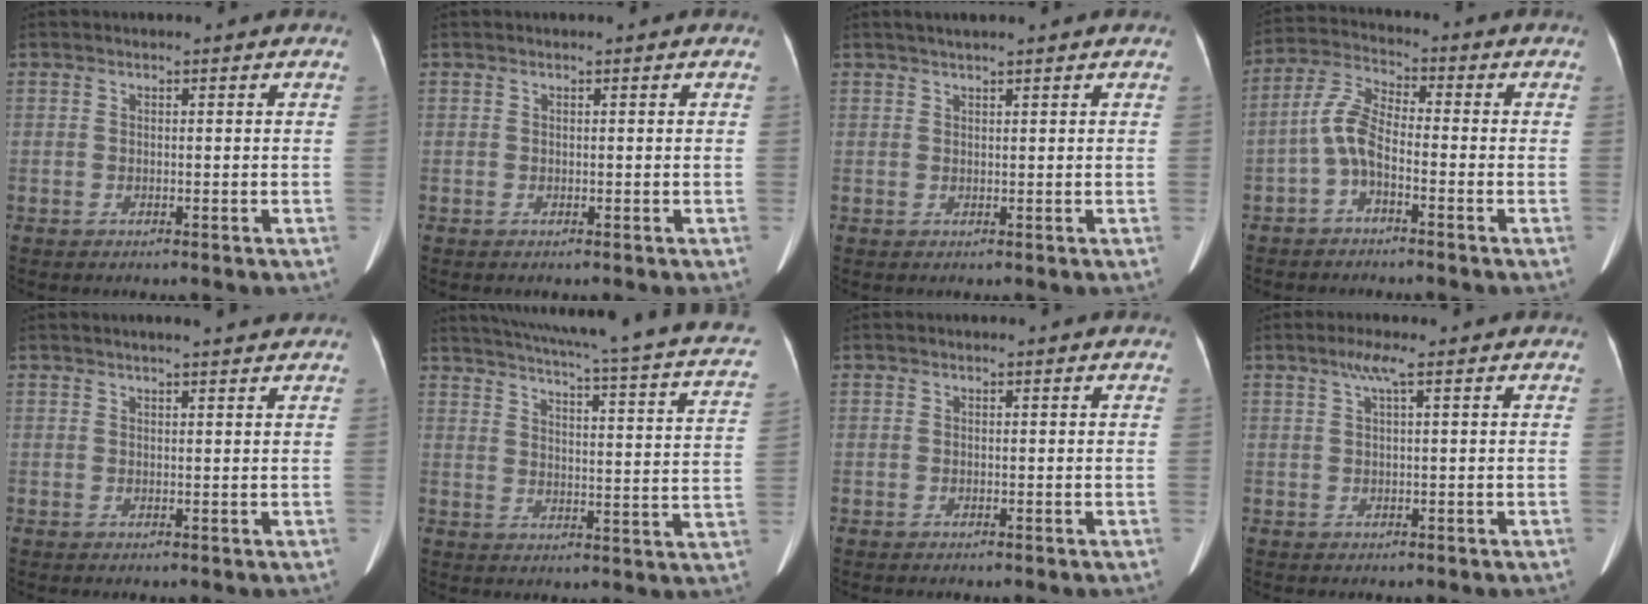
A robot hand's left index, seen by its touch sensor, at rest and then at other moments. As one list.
[{"total": 0.0}, {"total": 3.3, "force": [2.6, -0.1, 1.9], "torque": [-0.025, 0.023, 0.043]}, {"total": 6.1, "force": [-2.2, 2.3, 5.2], "torque": [-0.122, 0.019, -0.047]}, {"total": 4.4, "force": [3.9, 0.1, 2.0], "torque": [-0.028, 0.010, 0.046]}, {"total": 24.3, "force": [19.2, 2.2, 14.7], "torque": [-0.219, -0.026, 0.221]}, {"total": 0.0}, {"total": 2.2, "force": [1.1, -0.2, 1.9], "torque": [-0.046, 0.008, 0.023]}]